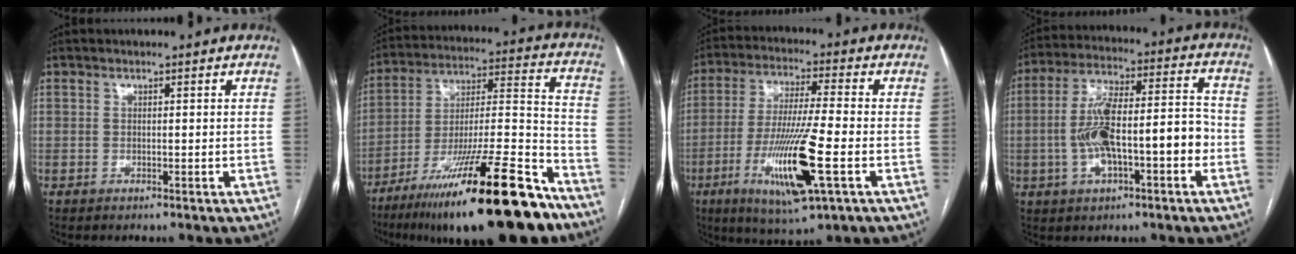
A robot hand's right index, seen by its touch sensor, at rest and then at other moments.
{"total": 27.0, "force": [-18.4, 3.0, 19.5], "torque": [-0.268, -0.019, -0.305]}
{"total": 15.2, "force": [-4.9, 0.9, 14.3], "torque": [-0.282, -0.025, -0.086]}
{"total": 14.2, "force": [-2.9, 4.1, 13.3], "torque": [-0.237, 0.034, -0.044]}